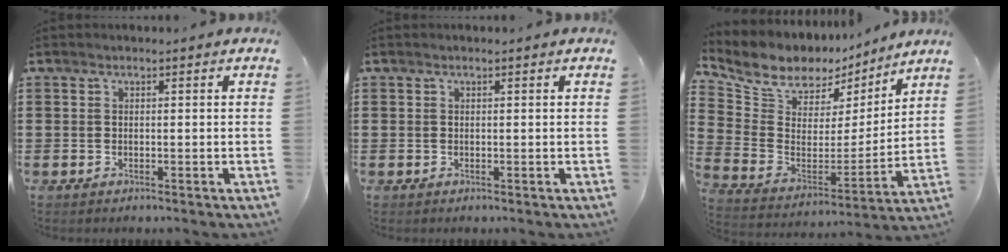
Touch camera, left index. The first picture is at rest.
{"total": 0.0}
{"total": 8.0, "force": [6.6, 4.2, 1.6], "torque": [-0.078, -0.043, 0.120]}